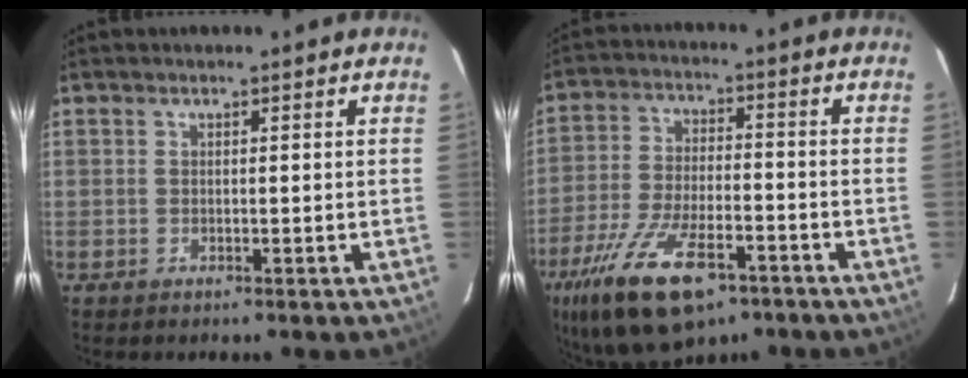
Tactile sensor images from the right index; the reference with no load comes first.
{"total": 19.5, "force": [-11.8, 8.2, 13.1], "torque": [-0.275, -0.041, -0.202]}